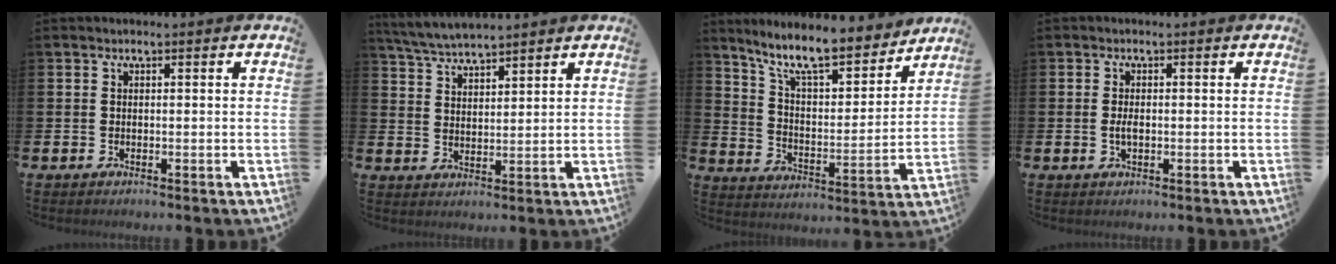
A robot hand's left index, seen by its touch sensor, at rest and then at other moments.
{"total": 4.9, "force": [4.8, 0.2, 0.7], "torque": [-0.033, -0.022, 0.088]}
{"total": 10.6, "force": [9.4, 2.2, 4.6], "torque": [-0.110, -0.064, 0.161]}
{"total": 1.8, "force": [-0.2, 0.8, 1.6], "torque": [-0.031, 0.002, -0.004]}